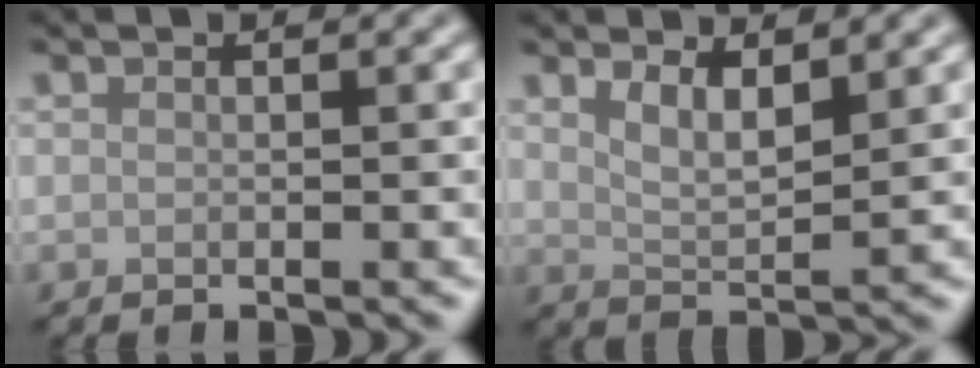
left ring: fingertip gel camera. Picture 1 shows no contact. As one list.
[{"total": 2.9, "force": [1.8, 0.9, 2.1], "torque": [-0.041, -0.009, 0.036]}]